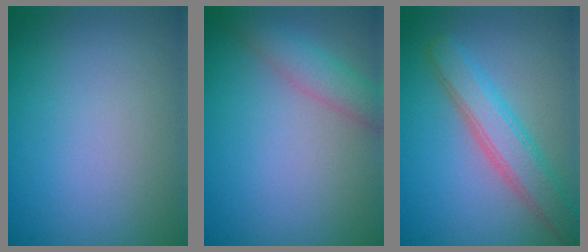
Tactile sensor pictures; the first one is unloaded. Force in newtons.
{"total": 2.8, "press": 2.8, "slide": 0.2}
{"total": 4.5, "press": 4.5, "slide": 0.2}